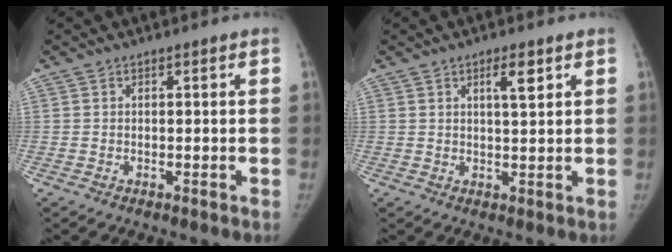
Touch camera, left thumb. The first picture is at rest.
{"total": 3.7, "force": [1.9, 0.8, 3.1], "torque": [-0.047, -0.011, 0.031]}